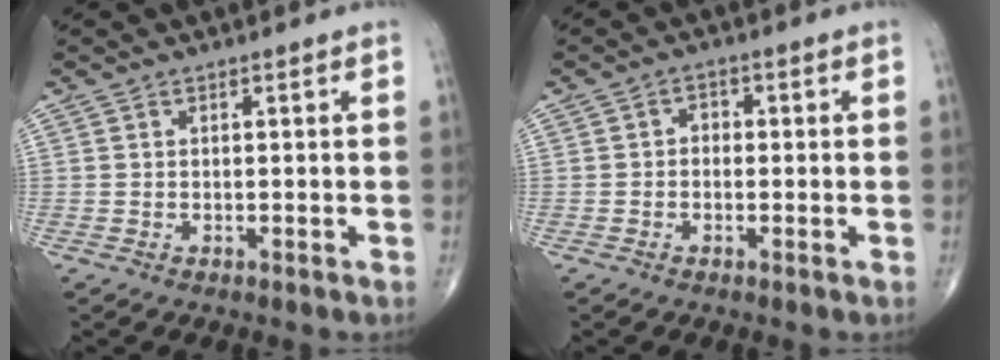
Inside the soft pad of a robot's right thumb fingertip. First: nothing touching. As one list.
[{"total": 2.2, "force": [-0.1, 1.7, 1.3], "torque": [-0.005, 0.011, -0.010]}]